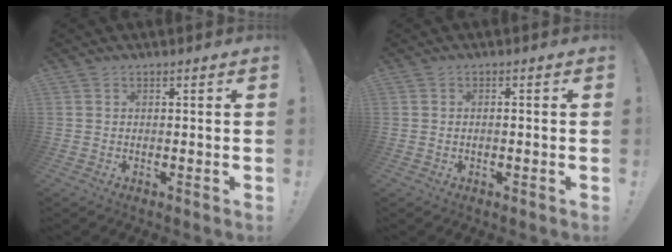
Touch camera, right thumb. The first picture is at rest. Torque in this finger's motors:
{"motor_torque": [0.20, 0.40, -0.26, 0.04, -0.01]}